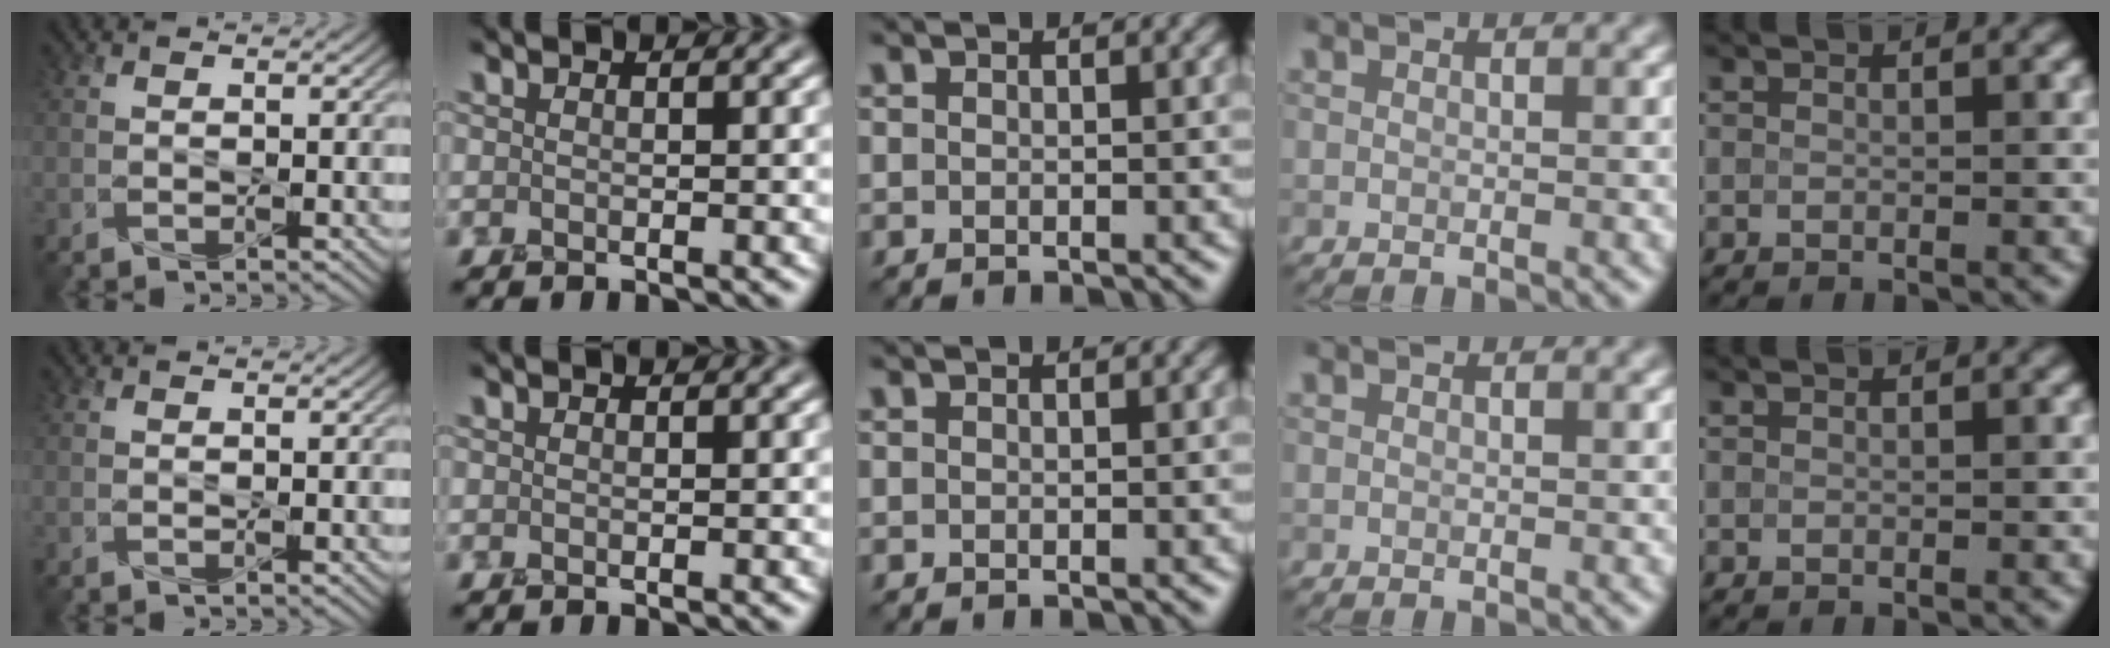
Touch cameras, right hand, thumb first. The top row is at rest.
{}